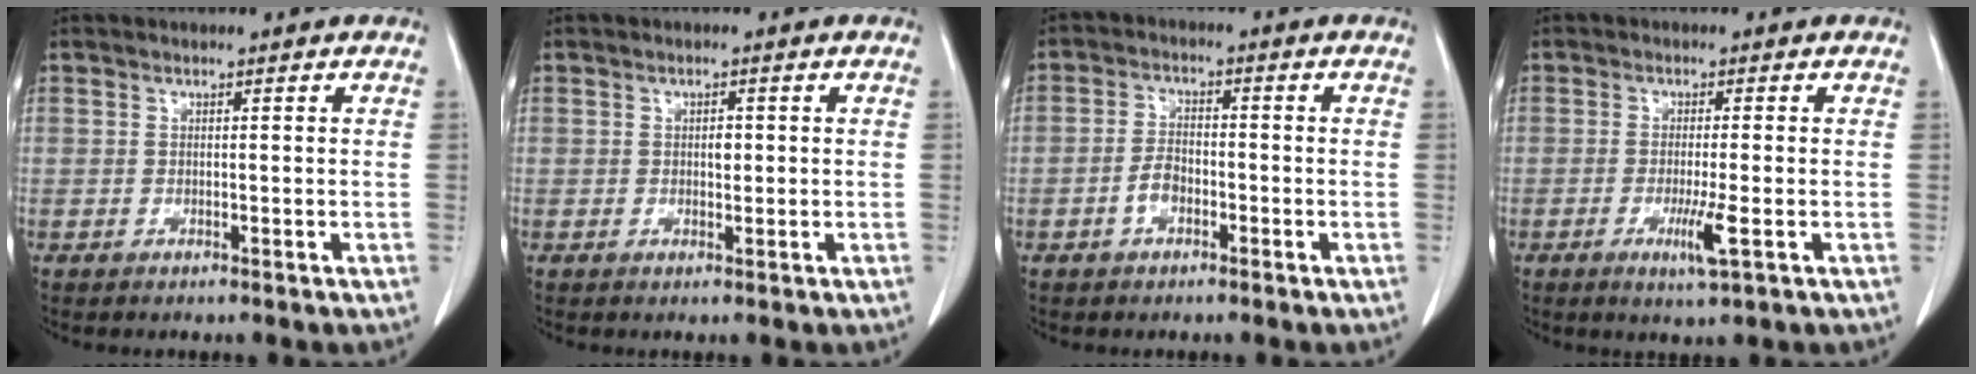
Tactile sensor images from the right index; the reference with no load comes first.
{"total": 1.1, "force": [0.0, 0.3, 1.1], "torque": [-0.020, 0.001, 0.001]}
{"total": 3.4, "force": [-1.6, 2.1, 2.3], "torque": [-0.046, 0.011, -0.030]}
{"total": 4.0, "force": [-1.5, -0.1, 3.8], "torque": [-0.067, -0.012, -0.025]}